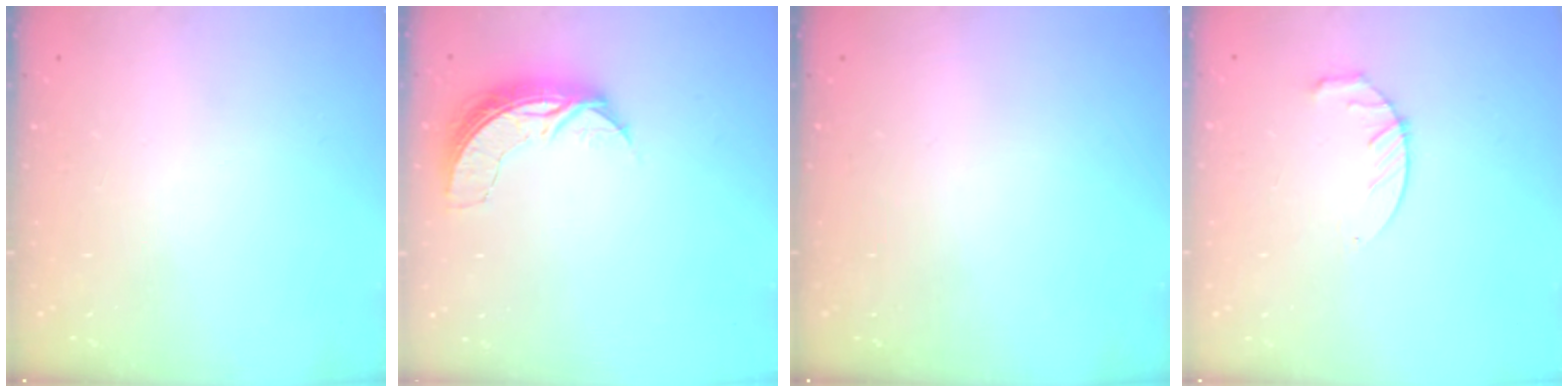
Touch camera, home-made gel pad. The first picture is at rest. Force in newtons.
{"total": 7.2, "press": 7.2, "slide": 0.5}
{"total": 0.0}
{"total": 6.8, "press": 6.8, "slide": 0.8}